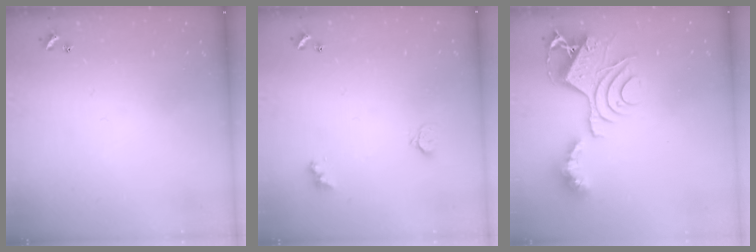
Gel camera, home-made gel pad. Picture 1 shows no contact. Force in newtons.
{"total": 4.0, "press": 3.9, "slide": 0.7}
{"total": 13.0, "press": 12.9, "slide": 1.4}